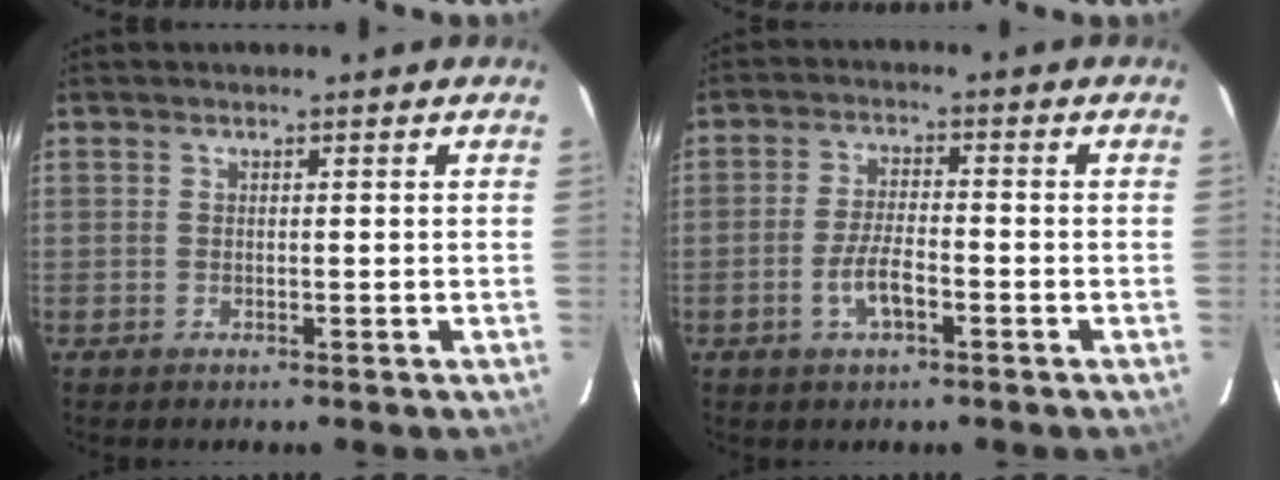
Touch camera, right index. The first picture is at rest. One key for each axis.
{"total": 5.4, "fx": -2.4, "fy": 1.7, "fz": 4.5, "tx": -0.093, "ty": 0.000, "tz": -0.044}